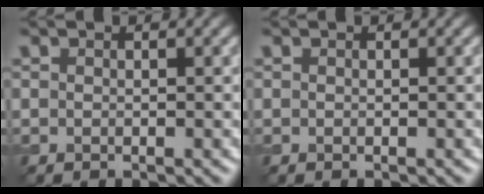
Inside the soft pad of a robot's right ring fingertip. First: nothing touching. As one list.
[{"total": 0.0}]